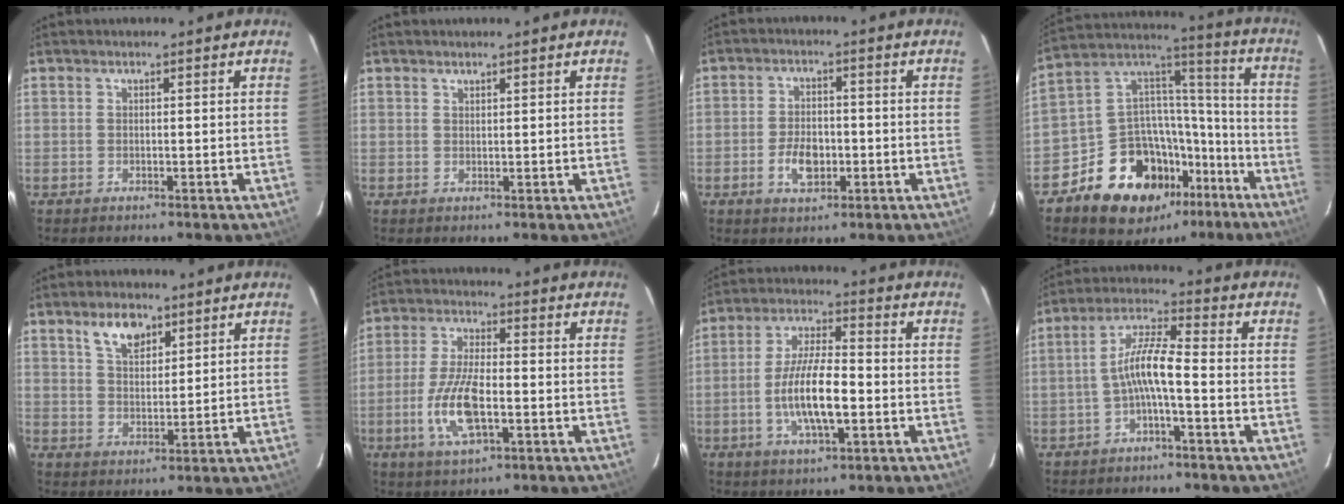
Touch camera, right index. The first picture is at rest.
{"total": 0.7, "force": [0.6, 0.3, 0.0], "torque": [-0.002, 0.001, 0.013]}
{"total": 6.1, "force": [-2.0, 3.6, 4.5], "torque": [-0.091, 0.003, -0.031]}
{"total": 20.1, "force": [-12.0, 13.6, 8.5], "torque": [-0.175, 0.070, -0.170]}
{"total": 6.2, "force": [3.9, 3.2, 3.6], "torque": [-0.059, 0.005, 0.073]}
{"total": 10.7, "force": [-3.2, 3.7, 9.5], "torque": [-0.199, -0.004, -0.062]}
{"total": 11.2, "force": [-2.7, 3.2, 10.4], "torque": [-0.205, -0.001, -0.050]}
{"total": 6.7, "force": [-2.3, 0.8, 6.2], "torque": [-0.136, 0.017, -0.044]}